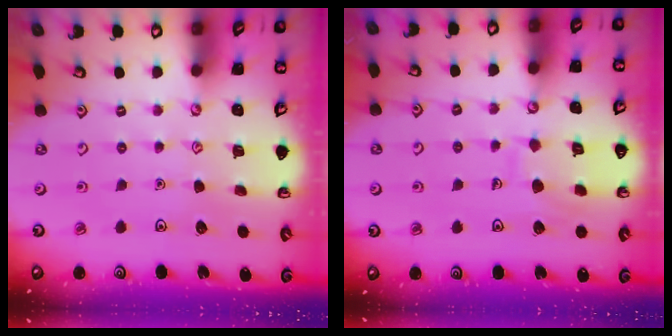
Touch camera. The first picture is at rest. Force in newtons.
{"total": 7.7, "press": 7.7, "slide": 0.8}